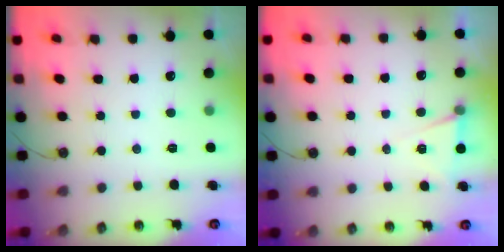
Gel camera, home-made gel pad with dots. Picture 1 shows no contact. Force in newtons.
{"total": 5.6, "press": 3.2, "slide": 4.6}